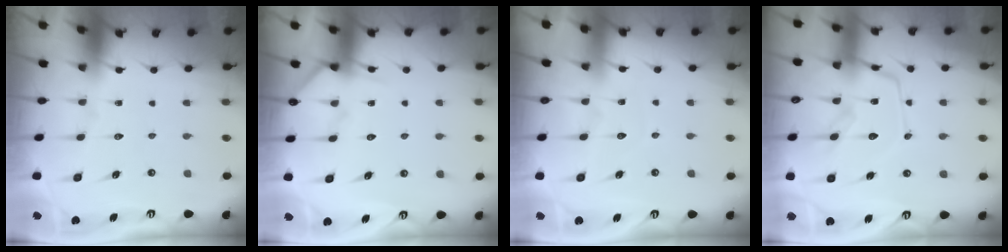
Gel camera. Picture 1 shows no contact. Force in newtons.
{"total": 6.0, "press": 5.9, "slide": 0.7}
{"total": 3.5, "press": 3.5, "slide": 0.3}
{"total": 15.1, "press": 15.0, "slide": 1.3}